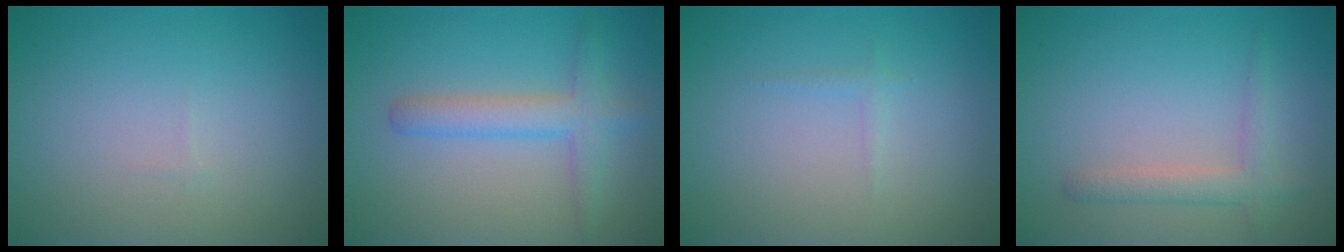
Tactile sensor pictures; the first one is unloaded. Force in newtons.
{"total": 3.1, "press": 3.1, "slide": 0.1}
{"total": 0.6, "press": 0.6, "slide": 0.0}
{"total": 2.2, "press": 2.2, "slide": 0.1}